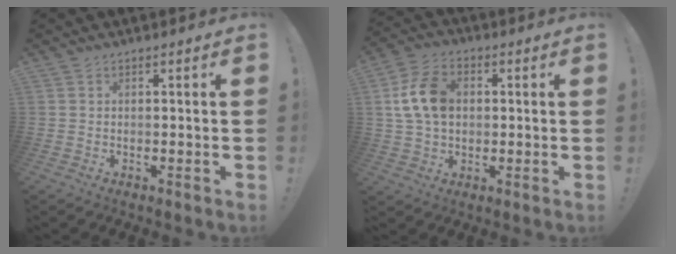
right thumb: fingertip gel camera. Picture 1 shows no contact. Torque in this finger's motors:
{"motor_torque": [0.26, 0.36, 0.57, 0.02, 0.06]}